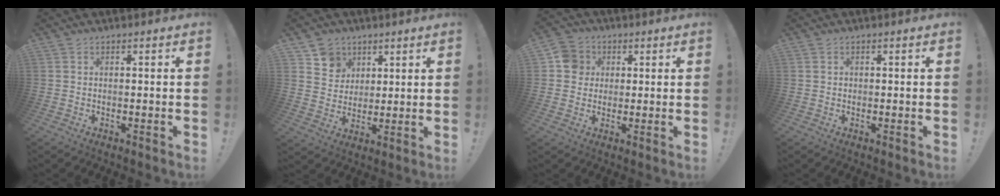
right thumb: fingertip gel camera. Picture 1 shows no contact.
{"total": 7.9, "force": [4.2, 6.6, 0.6], "torque": [-0.010, -0.037, 0.084]}
{"total": 8.8, "force": [2.2, 8.4, 1.9], "torque": [-0.016, -0.008, 0.045]}
{"total": 0.6, "force": [0.0, 0.6, 0.1], "torque": [-0.006, 0.005, 0.001]}